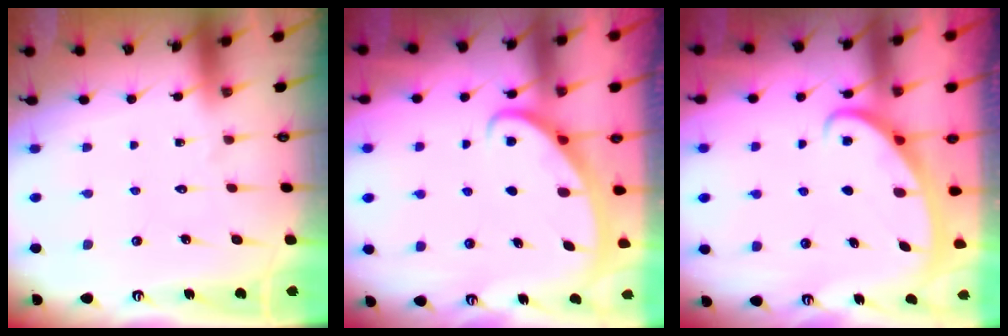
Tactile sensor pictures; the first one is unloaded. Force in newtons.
{"total": 3.0, "press": 3.0, "slide": 0.3}
{"total": 2.7, "press": 2.6, "slide": 0.4}